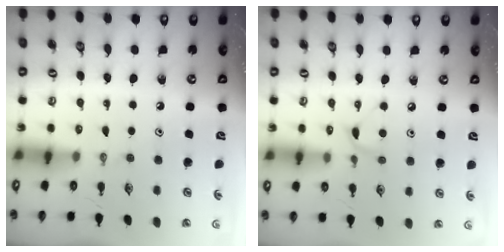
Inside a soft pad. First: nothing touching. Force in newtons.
{"total": 5.9, "press": 5.9, "slide": 0.6}